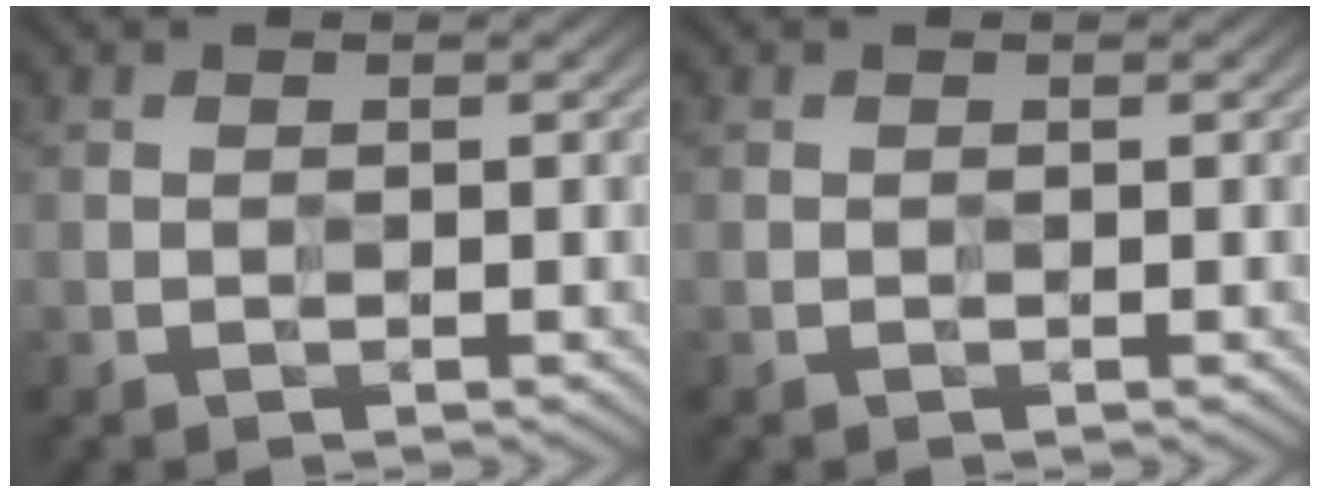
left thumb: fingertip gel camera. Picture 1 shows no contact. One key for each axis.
{"total": 0.0}